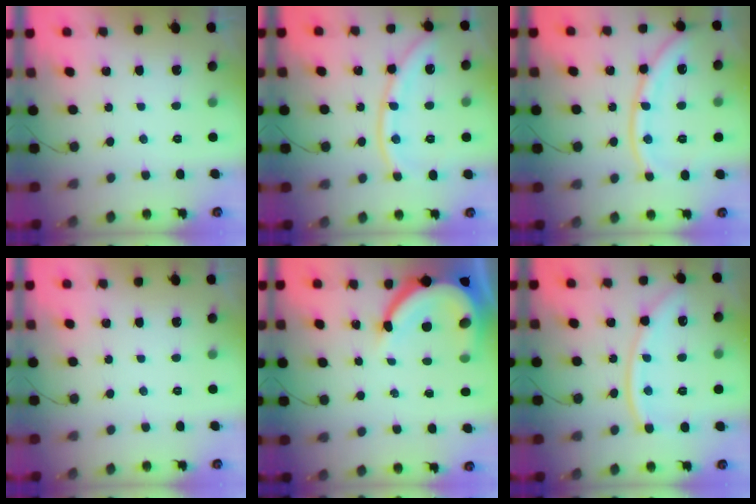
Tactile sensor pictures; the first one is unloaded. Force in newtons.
{"total": 12.0, "press": 11.8, "slide": 1.6}
{"total": 13.0, "press": 12.9, "slide": 1.7}
{"total": 0.0}
{"total": 11.3, "press": 11.2, "slide": 1.4}
{"total": 11.8, "press": 11.8, "slide": 1.3}